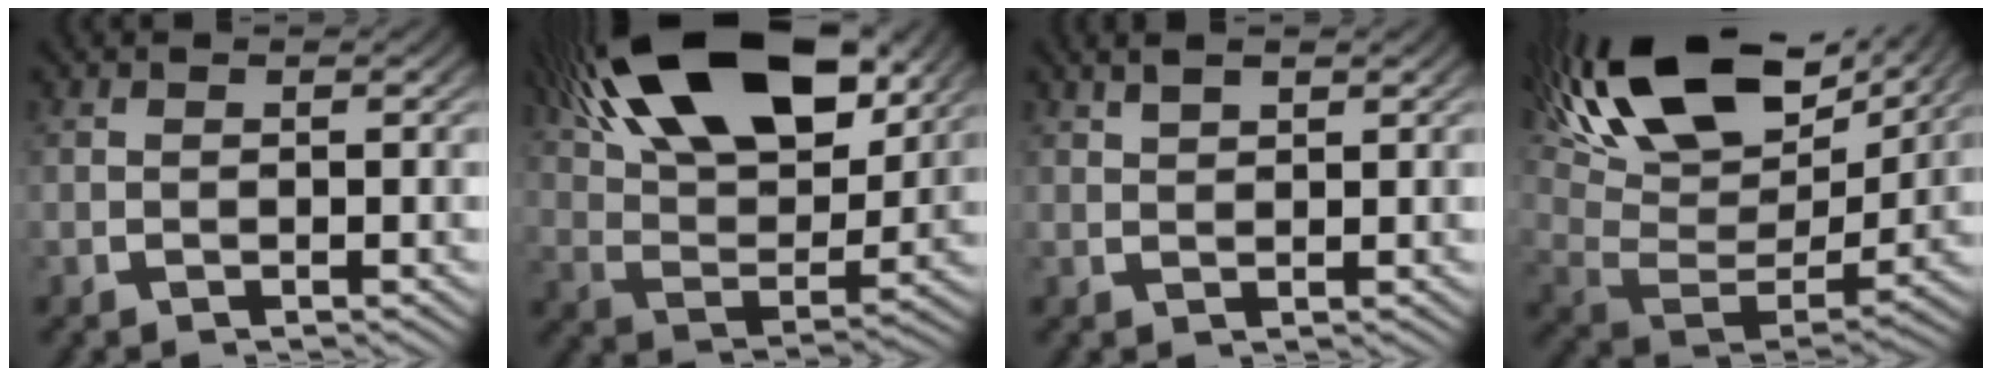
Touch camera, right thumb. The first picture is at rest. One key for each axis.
{"total": 13.6, "fx": 5.5, "fy": 7.0, "fz": 10.3, "tx": -0.197, "ty": -0.006, "tz": 0.095}
{"total": 2.0, "fx": 1.7, "fy": 0.5, "fz": 0.9, "tx": -0.008, "ty": 0.007, "tz": 0.032}
{"total": 13.6, "fx": 5.8, "fy": 7.2, "fz": 10.0, "tx": -0.202, "ty": -0.004, "tz": 0.093}